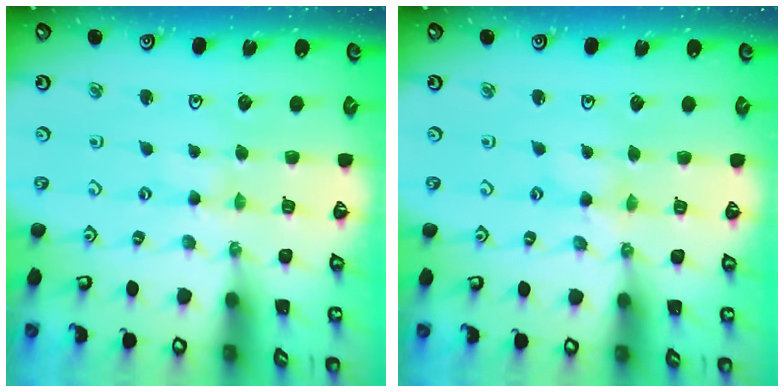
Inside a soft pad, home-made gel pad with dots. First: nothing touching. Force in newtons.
{"total": 0.7, "press": 0.7, "slide": 0.2}